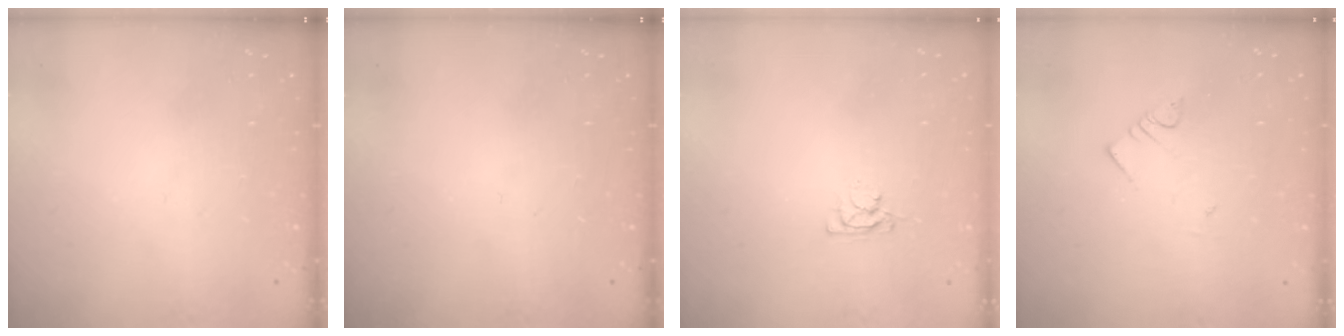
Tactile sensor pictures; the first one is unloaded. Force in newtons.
{"total": 0.0}
{"total": 2.9, "press": 2.9, "slide": 0.3}
{"total": 3.1, "press": 3.1, "slide": 0.2}